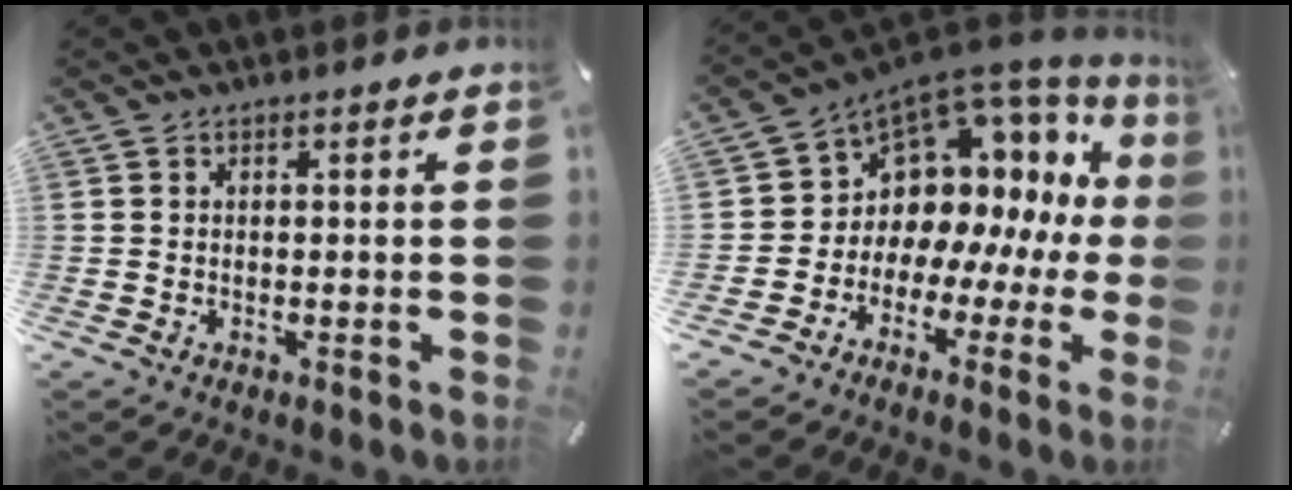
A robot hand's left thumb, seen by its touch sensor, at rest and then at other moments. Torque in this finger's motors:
{"motor_torque": [0.41, 0.74, 0.70, 0.77, 0.01]}